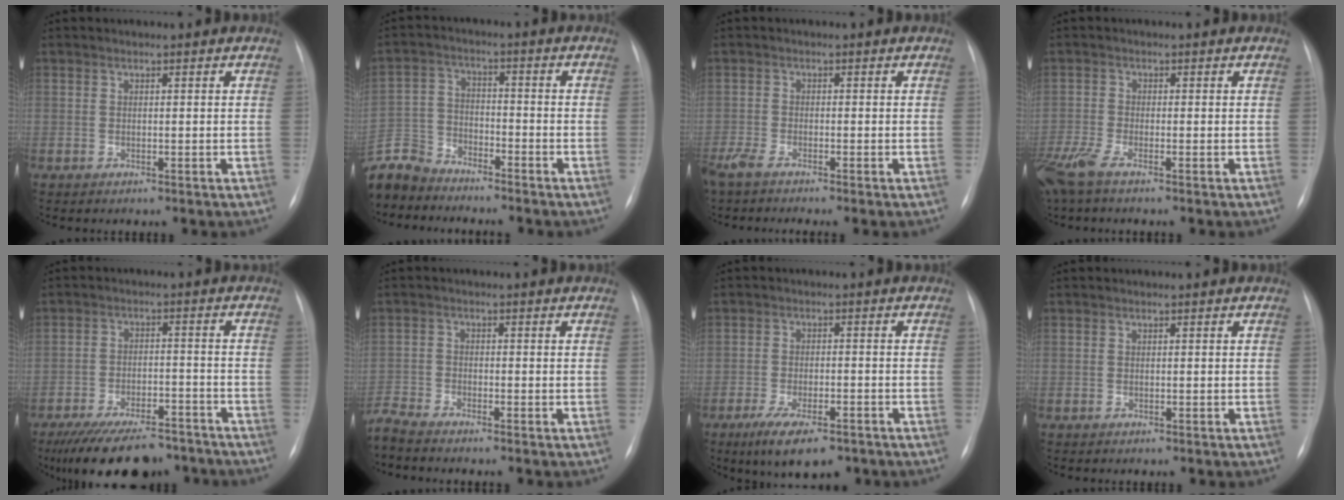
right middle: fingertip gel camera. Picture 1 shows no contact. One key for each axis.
{"total": 10.4, "fx": -9.6, "fy": 3.7, "fz": 1.4, "tx": -0.039, "ty": 0.009, "tz": -0.189}
{"total": 3.7, "fx": -3.0, "fy": 0.3, "fz": 2.1, "tx": -0.045, "ty": -0.008, "tz": -0.060}
{"total": 4.8, "fx": -3.4, "fy": 0.8, "fz": 3.3, "tx": -0.081, "ty": -0.014, "tz": -0.071}
{"total": 15.2, "fx": -12.3, "fy": 5.3, "fz": 7.2, "tx": -0.117, "ty": -0.003, "tz": -0.181}
{"total": 3.3, "fx": -3.2, "fy": -0.7, "fz": 0.5, "tx": -0.013, "ty": -0.016, "tz": -0.066}
{"total": 8.8, "fx": -5.9, "fy": 2.9, "fz": 5.8, "tx": -0.096, "ty": -0.013, "tz": -0.091}
{"total": 0.0}